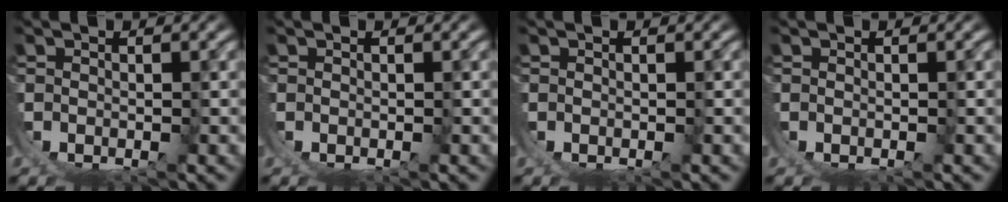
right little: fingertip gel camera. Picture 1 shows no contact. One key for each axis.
{"total": 0.0}
{"total": 0.0}
{"total": 0.0}